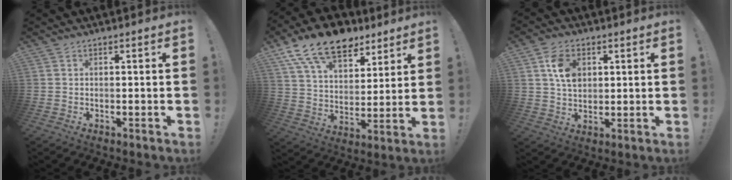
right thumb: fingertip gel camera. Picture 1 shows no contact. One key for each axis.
{"total": 17.4, "fx": 11.4, "fy": 9.5, "fz": 9.1, "tx": -0.158, "ty": -0.070, "tz": 0.208}
{"total": 8.7, "fx": 2.6, "fy": 6.2, "fz": 5.6, "tx": -0.091, "ty": 0.003, "tz": 0.049}